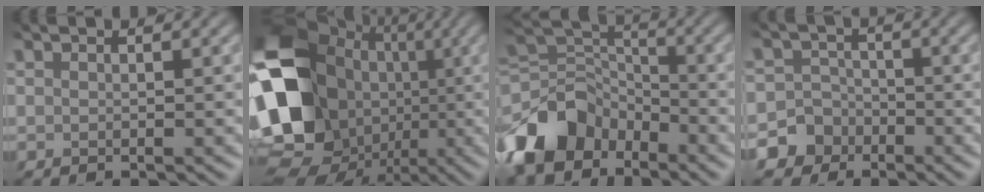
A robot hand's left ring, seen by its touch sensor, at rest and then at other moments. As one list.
[{"total": 18.2, "force": [-2.2, 15.4, 9.4], "torque": [-0.213, -0.018, -0.051]}, {"total": 8.7, "force": [-6.4, 5.4, 2.7], "torque": [-0.064, -0.014, -0.123]}, {"total": 7.0, "force": [-4.7, 5.2, -0.2], "torque": [0.018, -0.014, -0.092]}]